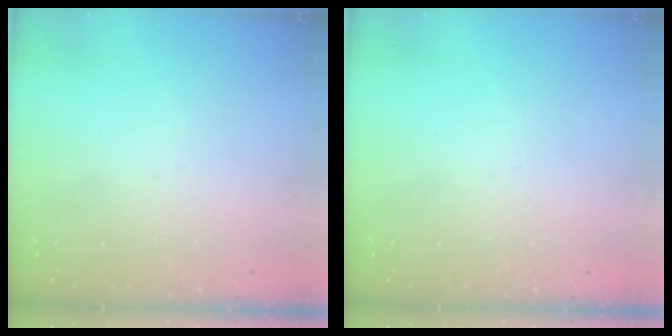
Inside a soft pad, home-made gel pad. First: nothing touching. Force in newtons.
{"total": 0.0}